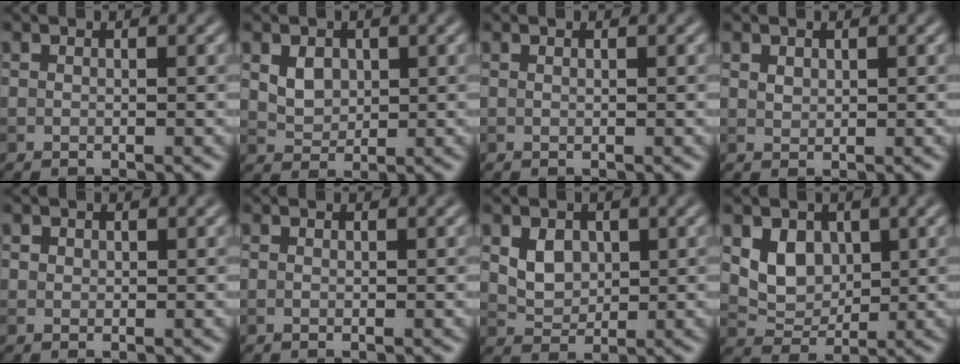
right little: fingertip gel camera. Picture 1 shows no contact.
{"total": 2.3, "force": [0.6, 1.9, 1.3], "torque": [-0.029, -0.003, 0.009]}
{"total": 0.0}
{"total": 0.8, "force": [0.4, 0.6, 0.3], "torque": [-0.010, -0.002, 0.010]}
{"total": 0.6, "force": [0.2, 0.5, 0.0], "torque": [0.002, -0.003, 0.005]}
{"total": 0.0}
{"total": 2.7, "force": [0.6, 2.2, 1.5], "torque": [-0.033, -0.005, 0.014]}
{"total": 3.8, "force": [1.2, 3.0, 2.0], "torque": [-0.041, -0.010, 0.023]}